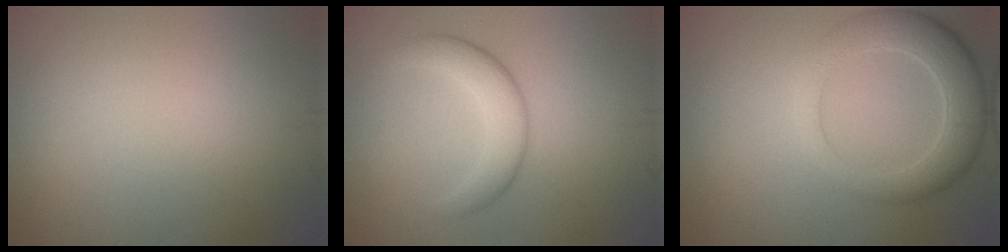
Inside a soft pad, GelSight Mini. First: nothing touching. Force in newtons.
{"total": 3.6, "press": 3.6, "slide": 0.1}
{"total": 5.3, "press": 5.3, "slide": 0.8}